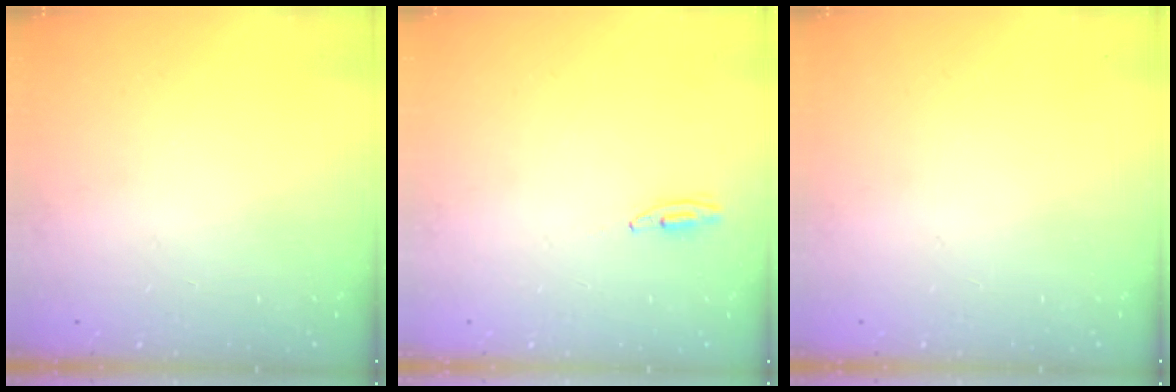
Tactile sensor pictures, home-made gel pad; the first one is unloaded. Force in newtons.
{"total": 2.7, "press": 2.5, "slide": 1.0}
{"total": 0.0}